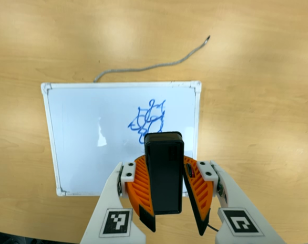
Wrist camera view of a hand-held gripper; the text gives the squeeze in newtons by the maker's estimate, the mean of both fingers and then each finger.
{"total": 10.1, "left": 10.4, "right": 9.8}